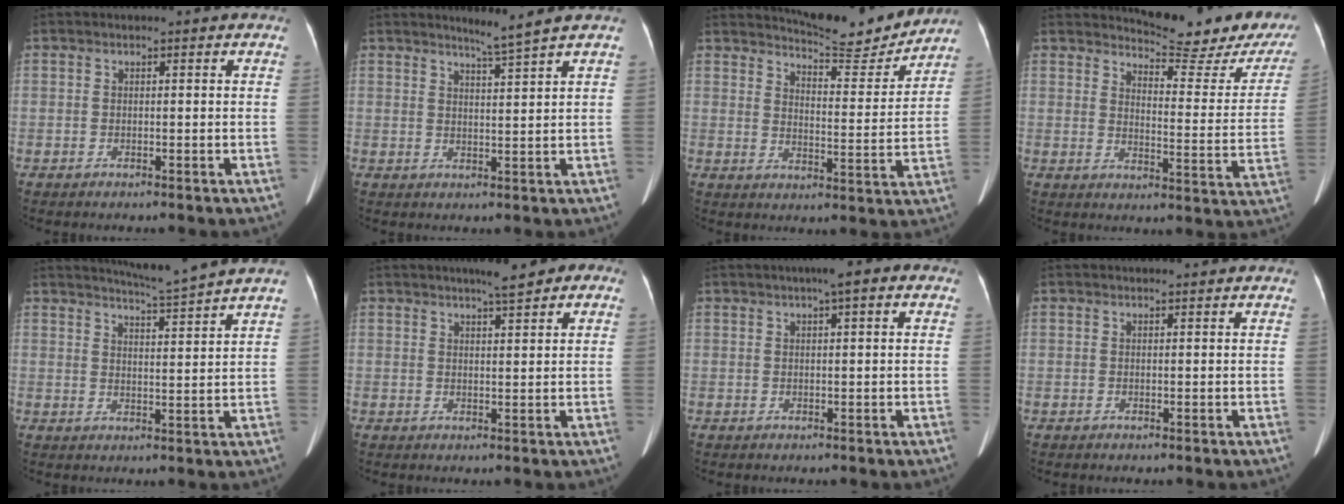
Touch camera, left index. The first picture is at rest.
{"total": 3.1, "force": [2.6, -1.5, 0.9], "torque": [-0.024, -0.016, 0.052]}
{"total": 11.7, "force": [11.4, 0.9, 2.4], "torque": [-0.040, -0.019, 0.153]}
{"total": 16.8, "force": [15.7, 2.5, 5.3], "torque": [-0.060, -0.077, 0.171]}
{"total": 7.5, "force": [6.9, -2.0, 2.1], "torque": [-0.043, -0.017, 0.103]}
{"total": 4.2, "force": [2.9, 0.7, 2.9], "torque": [-0.041, 0.012, 0.040]}
{"total": 3.4, "force": [1.7, 0.5, 2.9], "torque": [-0.045, 0.015, 0.020]}
{"total": 2.4, "force": [2.3, -0.1, 0.6], "torque": [-0.008, 0.017, 0.031]}